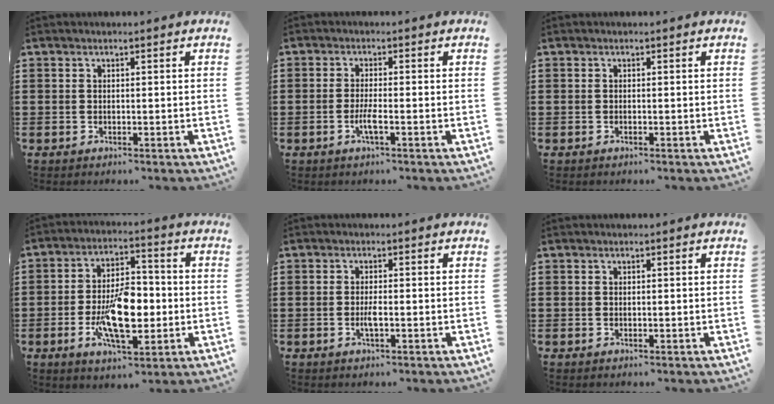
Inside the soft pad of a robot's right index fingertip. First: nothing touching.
{"total": 2.8, "force": [-1.2, 0.3, 2.5], "torque": [-0.057, -0.006, -0.025]}
{"total": 0.0}
{"total": 11.7, "force": [-2.3, 5.4, 10.1], "torque": [-0.196, -0.012, -0.045]}
{"total": 1.9, "force": [-0.6, 0.3, 1.8], "torque": [-0.039, -0.002, -0.012]}
{"total": 0.0}